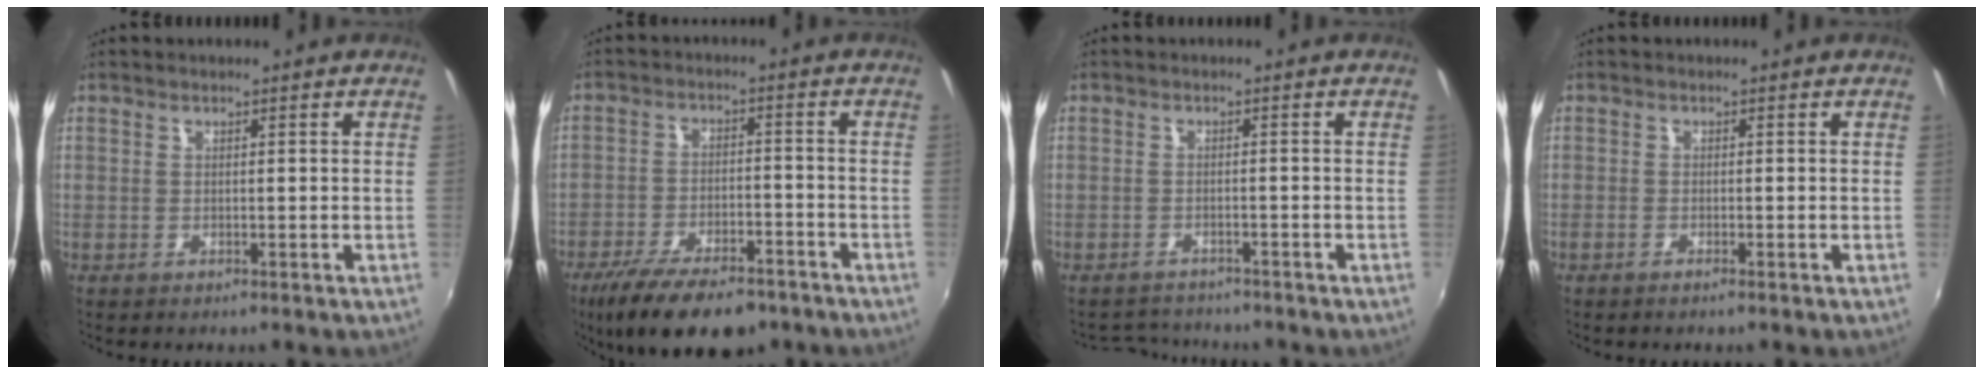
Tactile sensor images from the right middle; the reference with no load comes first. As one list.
[{"total": 16.1, "force": [-11.7, 6.1, 9.3], "torque": [-0.189, -0.035, -0.185]}, {"total": 4.7, "force": [-4.5, 1.2, 0.3], "torque": [-0.021, 0.002, -0.073]}, {"total": 1.0, "force": [-0.8, 0.0, 0.5], "torque": [-0.012, -0.003, -0.017]}]